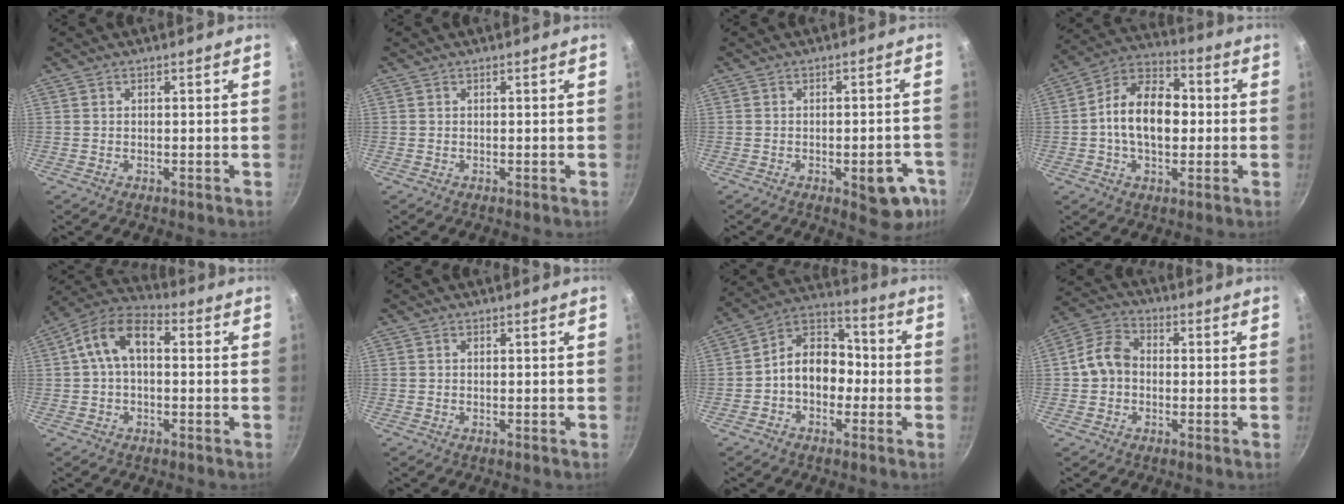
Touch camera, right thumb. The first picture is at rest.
{"total": 0.0}
{"total": 9.1, "force": [-3.5, 4.1, 7.3], "torque": [-0.053, 0.022, -0.037]}
{"total": 14.8, "force": [-0.2, 9.5, 11.2], "torque": [-0.153, 0.033, -0.022]}
{"total": 10.4, "force": [1.2, 6.3, 8.2], "torque": [-0.139, 0.035, 0.005]}
{"total": 0.0}
{"total": 11.4, "force": [-1.9, 8.5, 7.4], "torque": [-0.070, 0.048, -0.052]}
{"total": 7.5, "force": [-0.6, 6.0, 4.5], "torque": [-0.063, 0.025, -0.028]}